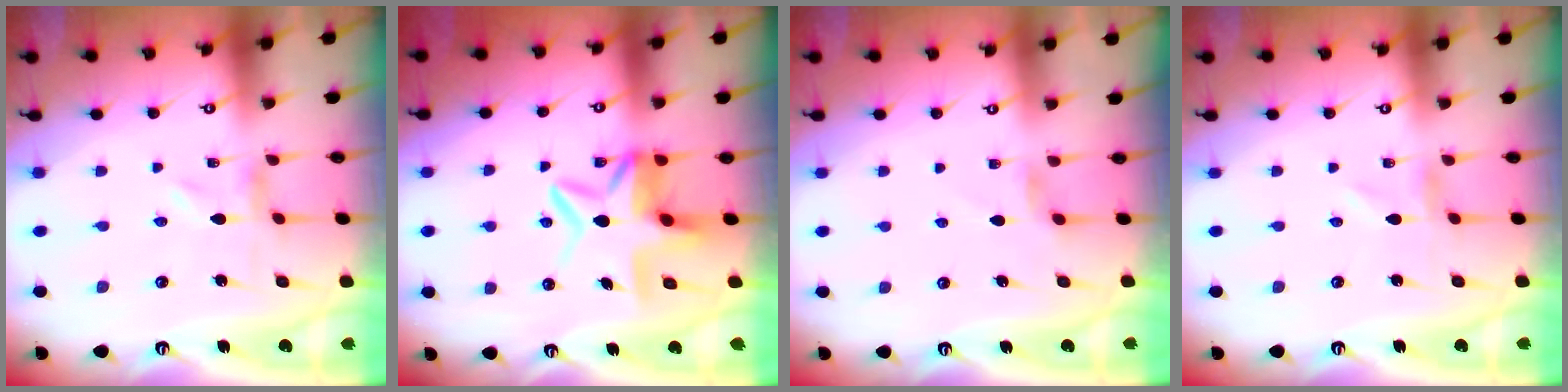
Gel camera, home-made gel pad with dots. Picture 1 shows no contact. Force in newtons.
{"total": 9.1, "press": 8.9, "slide": 1.9}
{"total": 2.8, "press": 2.8, "slide": 0.4}
{"total": 0.0}